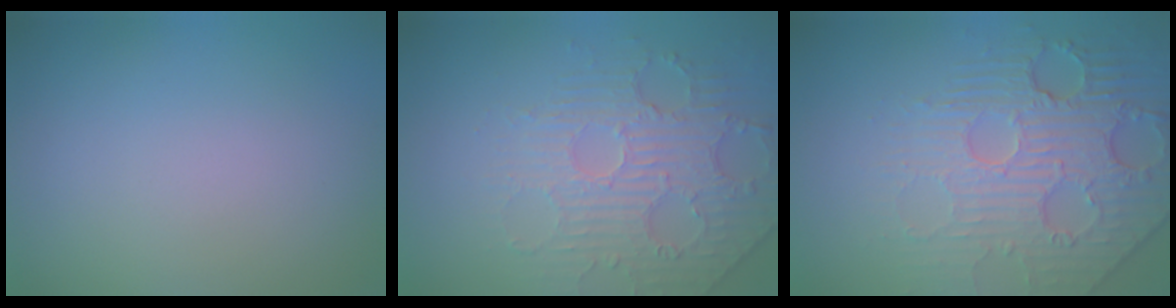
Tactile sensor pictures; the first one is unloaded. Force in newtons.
{"total": 4.6, "press": 3.6, "slide": 2.9}
{"total": 5.3, "press": 4.8, "slide": 2.2}